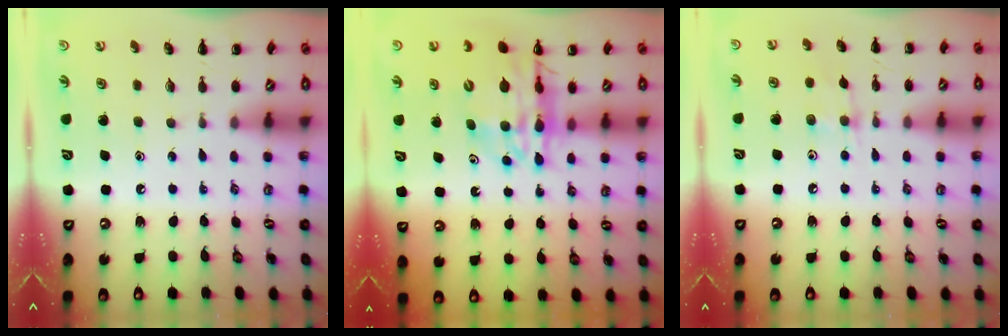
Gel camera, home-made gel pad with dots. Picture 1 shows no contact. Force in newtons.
{"total": 16.7, "press": 16.2, "slide": 4.2}
{"total": 6.4, "press": 6.4, "slide": 1.0}